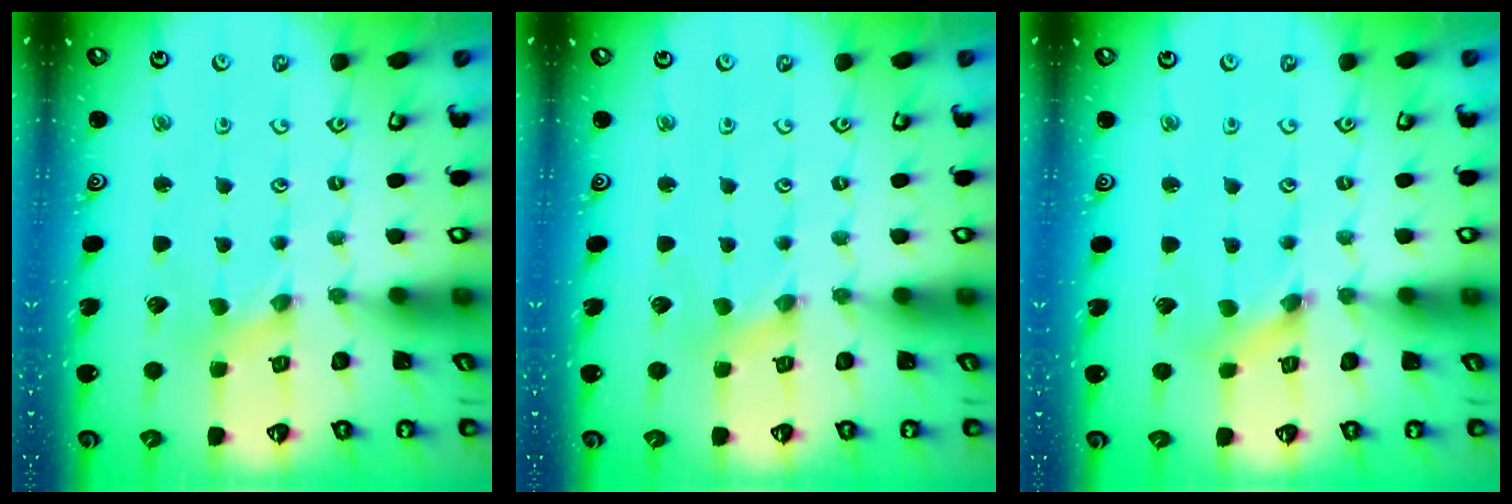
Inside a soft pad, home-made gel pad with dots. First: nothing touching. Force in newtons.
{"total": 0.7, "press": 0.7, "slide": 0.1}
{"total": 1.6, "press": 1.5, "slide": 0.3}